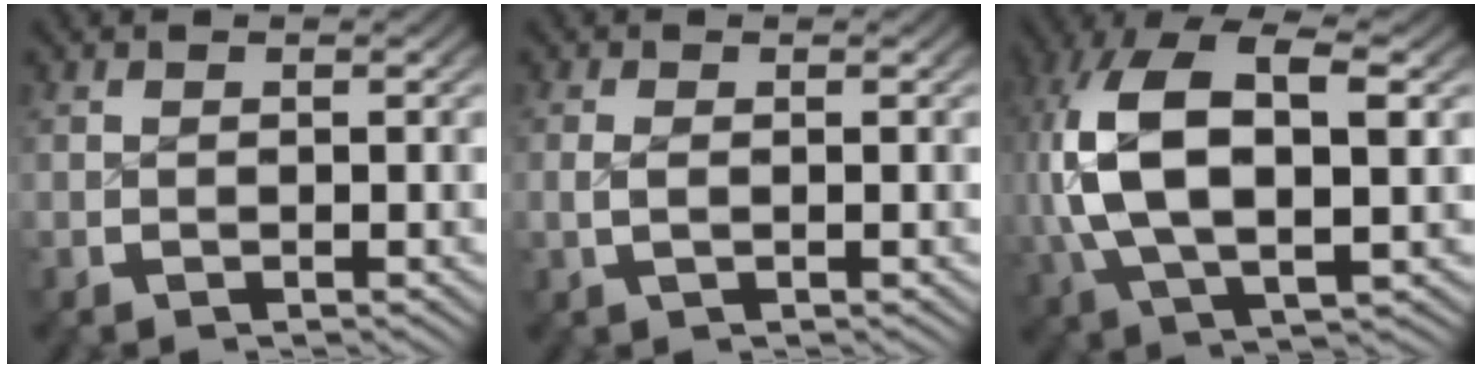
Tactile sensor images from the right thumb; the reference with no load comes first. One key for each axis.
{"total": 1.1, "fx": 0.0, "fy": 0.5, "fz": 1.0, "tx": -0.032, "ty": -0.007, "tz": 0.004}
{"total": 11.8, "fx": 0.9, "fy": 6.5, "fz": 9.8, "tx": -0.242, "ty": -0.030, "tz": 0.036}